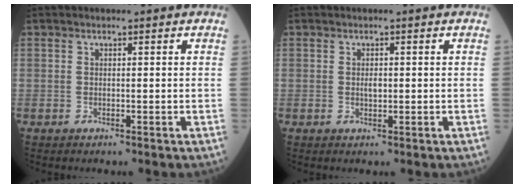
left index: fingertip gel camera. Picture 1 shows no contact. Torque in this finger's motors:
{"motor_torque": [0.39, -0.19, 0.00, 0.01]}